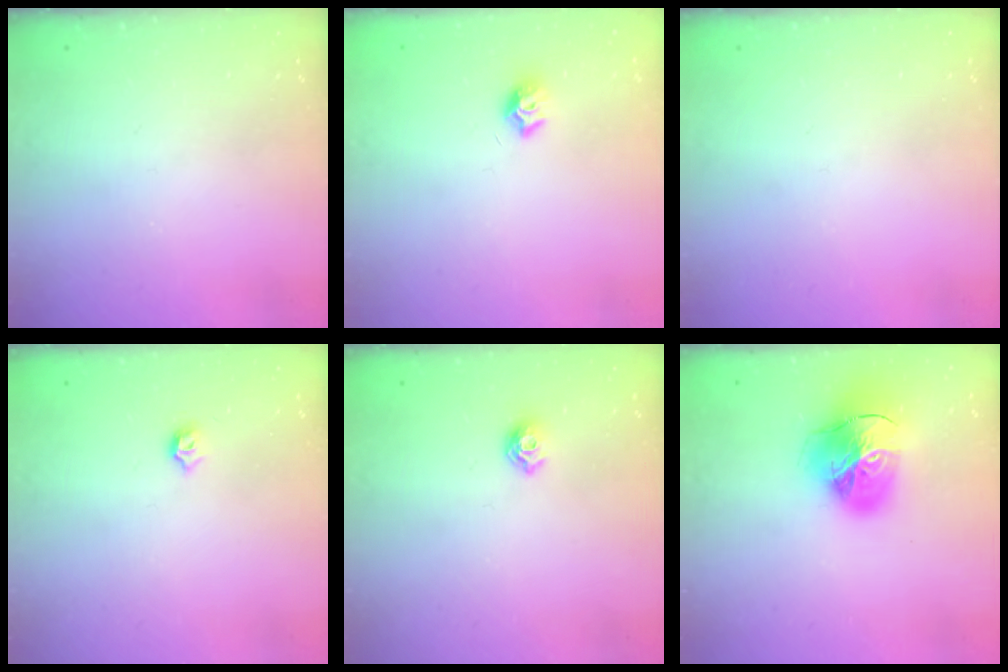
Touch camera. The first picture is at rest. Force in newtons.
{"total": 7.6, "press": 7.6, "slide": 0.7}
{"total": 0.0}
{"total": 3.4, "press": 3.3, "slide": 0.7}
{"total": 7.3, "press": 7.2, "slide": 0.8}
{"total": 23.3, "press": 23.2, "slide": 2.4}